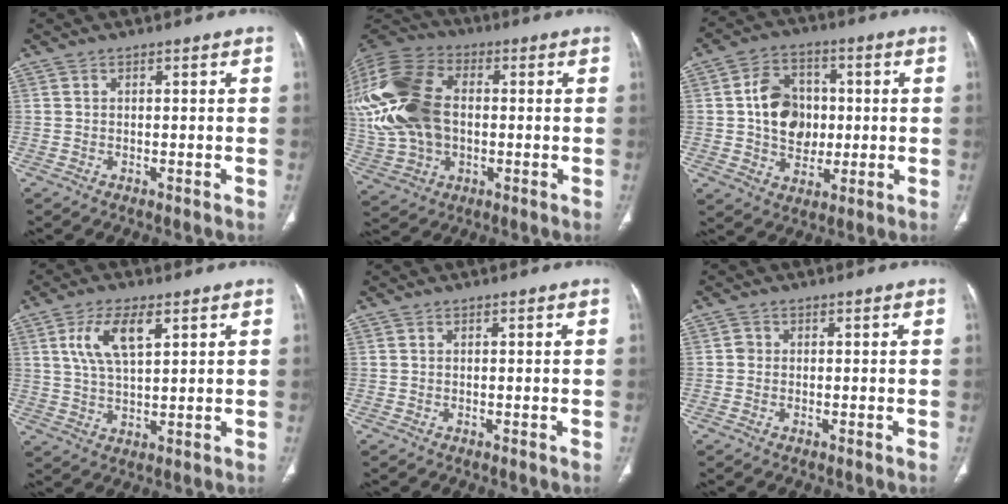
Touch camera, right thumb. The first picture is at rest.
{"total": 29.5, "force": [2.3, 20.3, 21.2], "torque": [-0.514, 0.035, 0.054]}
{"total": 12.3, "force": [0.6, 9.6, 7.8], "torque": [-0.096, 0.012, 0.013]}
{"total": 8.6, "force": [3.5, 3.6, 7.0], "torque": [-0.134, -0.009, 0.070]}
{"total": 0.0}
{"total": 1.0, "force": [0.0, 0.9, 0.3], "torque": [-0.002, 0.003, -0.002]}